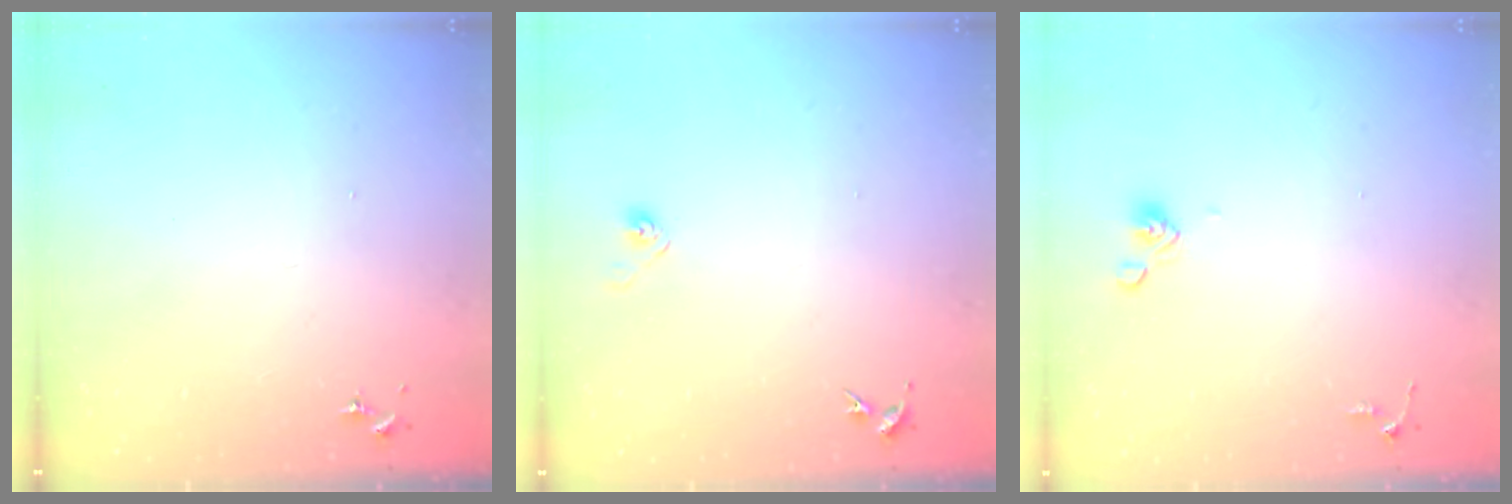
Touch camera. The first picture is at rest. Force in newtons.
{"total": 2.9, "press": 2.8, "slide": 0.8}
{"total": 5.7, "press": 5.3, "slide": 2.1}